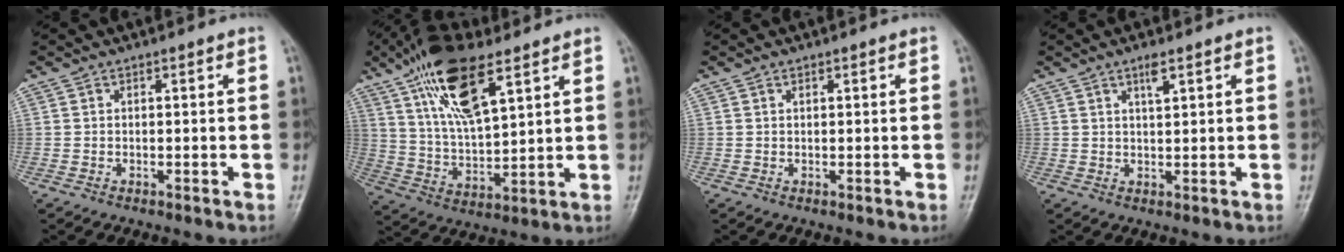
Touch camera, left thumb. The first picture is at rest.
{"total": 16.4, "force": [9.0, 6.0, 12.4], "torque": [-0.216, -0.029, 0.171]}
{"total": 0.8, "force": [0.4, 0.4, 0.5], "torque": [-0.007, -0.001, 0.007]}
{"total": 2.8, "force": [1.6, 0.7, 2.2], "torque": [-0.039, -0.005, 0.030]}